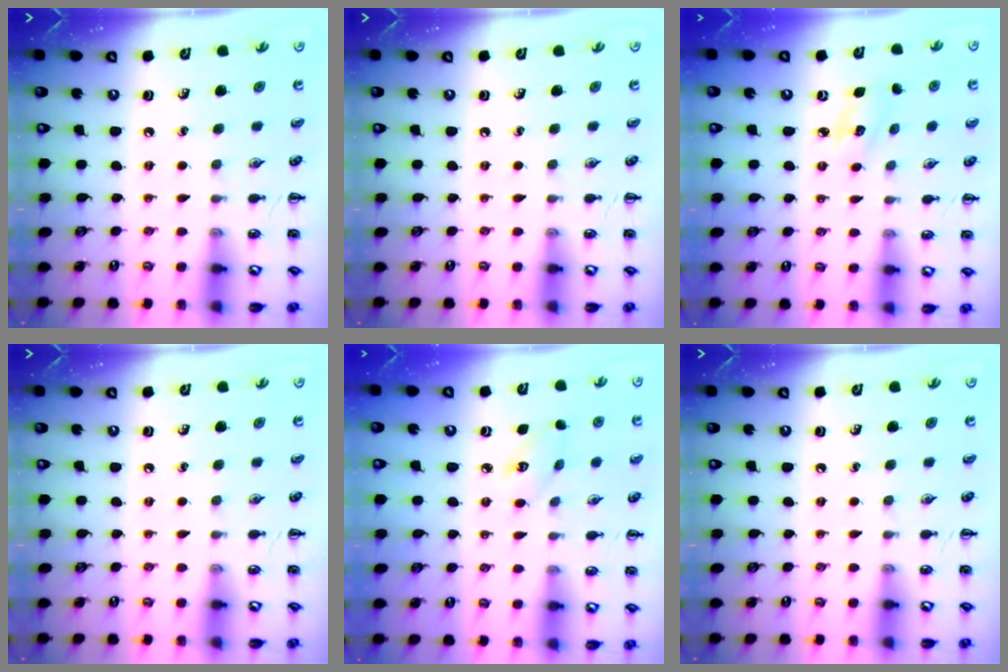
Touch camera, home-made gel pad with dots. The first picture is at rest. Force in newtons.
{"total": 0.0}
{"total": 3.6, "press": 3.5, "slide": 0.9}
{"total": 0.0}
{"total": 3.7, "press": 3.6, "slide": 0.6}
{"total": 0.0}